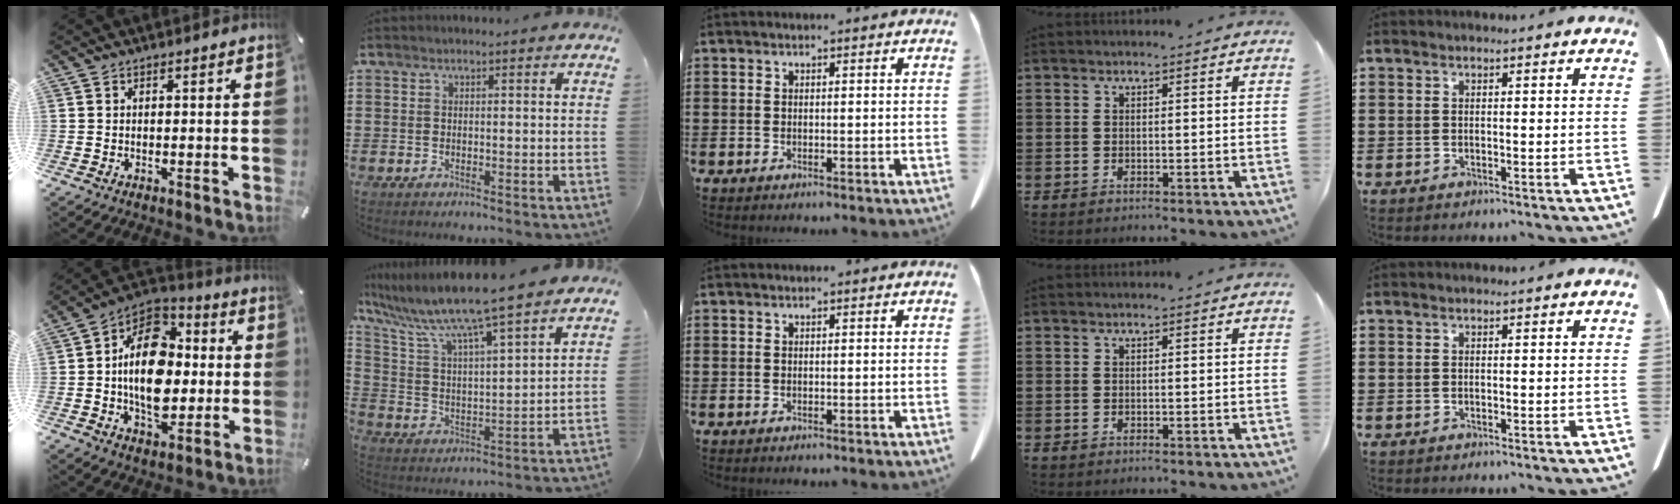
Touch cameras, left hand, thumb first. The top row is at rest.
{"thumb": {"total": 18.6, "force": [-0.8, 13.0, 13.3], "torque": [-0.243, 0.007, -0.018]}, "index": {"total": 9.0, "force": [7.9, -0.7, 4.3], "torque": [-0.118, -0.053, 0.126]}}